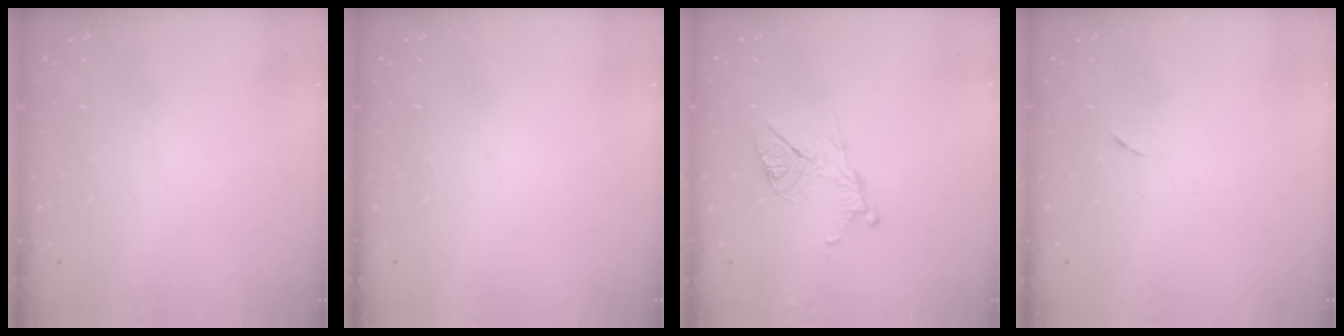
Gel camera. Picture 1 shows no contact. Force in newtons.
{"total": 1.7, "press": 1.7, "slide": 0.1}
{"total": 10.9, "press": 10.9, "slide": 0.4}
{"total": 3.9, "press": 3.5, "slide": 1.6}